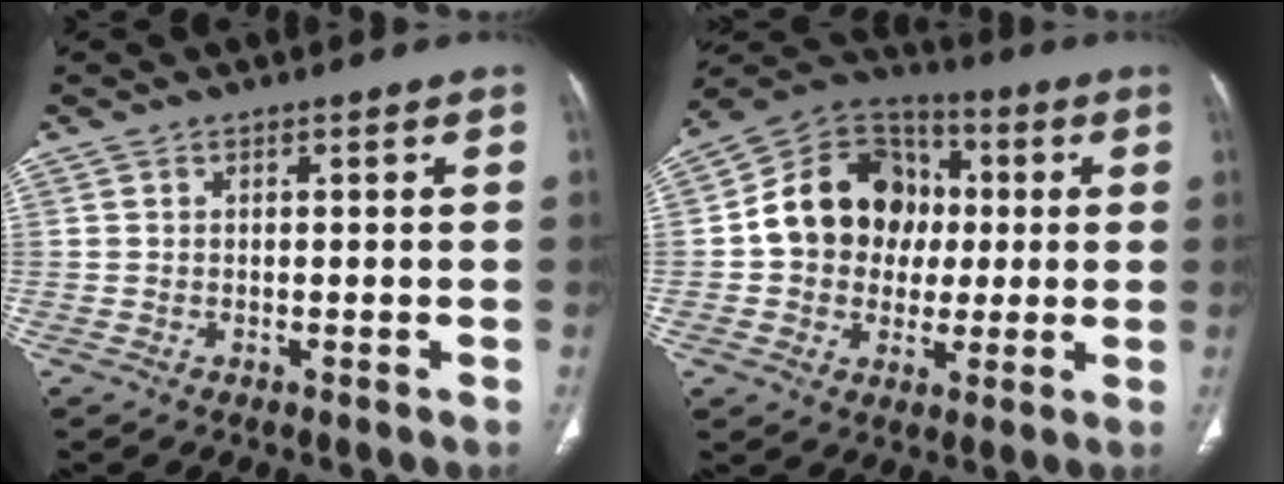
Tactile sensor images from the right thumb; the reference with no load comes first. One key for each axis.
{"total": 16.8, "fx": 0.9, "fy": 14.1, "fz": 9.1, "tx": -0.110, "ty": 0.026, "tz": 0.009}